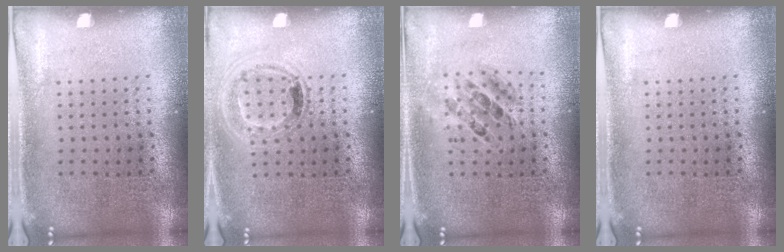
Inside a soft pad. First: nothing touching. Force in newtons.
{"total": 1.0, "press": 1.0, "slide": 0.3}
{"total": 0.7, "press": 0.7, "slide": 0.1}
{"total": 0.0}